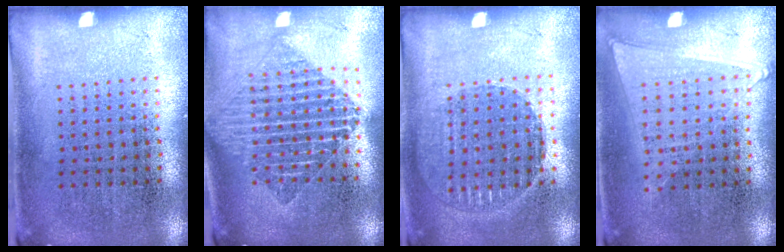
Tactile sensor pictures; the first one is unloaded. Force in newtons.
{"total": 1.9, "press": 1.6, "slide": 1.1}
{"total": 1.2, "press": 1.2, "slide": 0.3}
{"total": 1.0, "press": 0.9, "slide": 0.5}